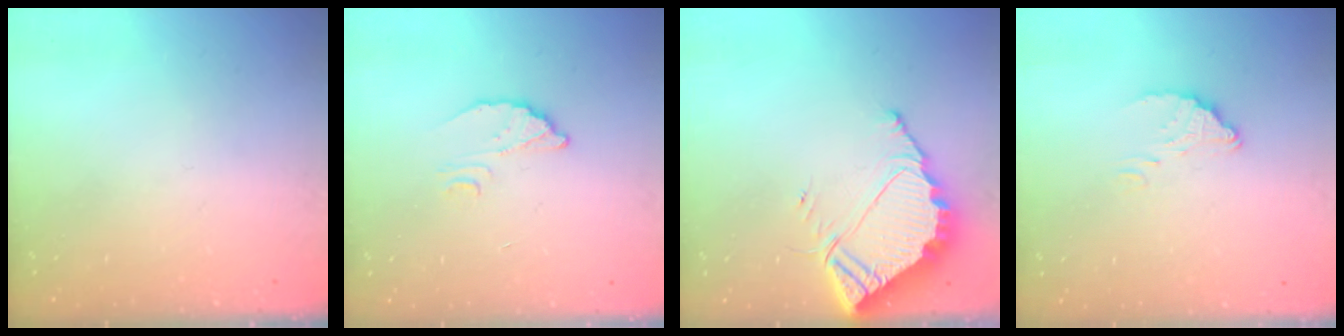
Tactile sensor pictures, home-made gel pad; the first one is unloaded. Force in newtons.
{"total": 4.6, "press": 4.6, "slide": 0.4}
{"total": 7.2, "press": 7.2, "slide": 0.3}
{"total": 3.9, "press": 3.9, "slide": 0.2}